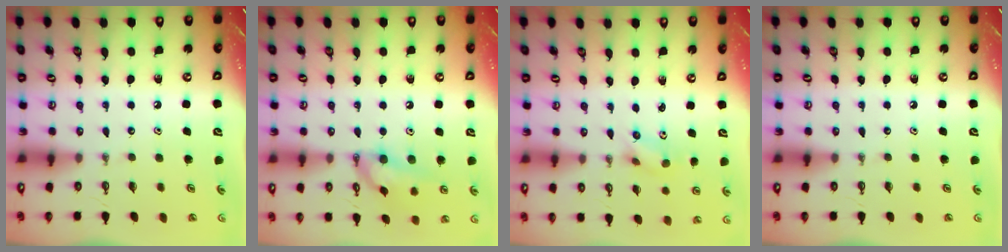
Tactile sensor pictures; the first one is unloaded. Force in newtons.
{"total": 12.7, "press": 12.3, "slide": 3.2}
{"total": 2.5, "press": 2.3, "slide": 0.9}
{"total": 0.0}